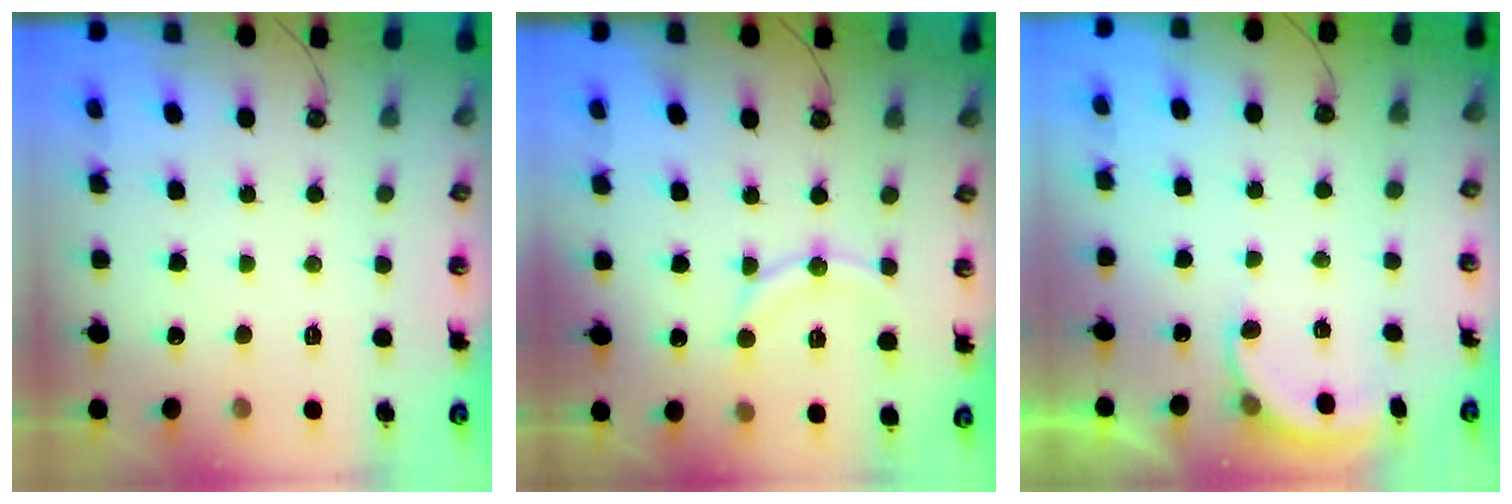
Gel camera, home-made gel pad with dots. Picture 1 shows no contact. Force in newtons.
{"total": 10.6, "press": 10.2, "slide": 2.8}
{"total": 3.5, "press": 3.4, "slide": 0.8}